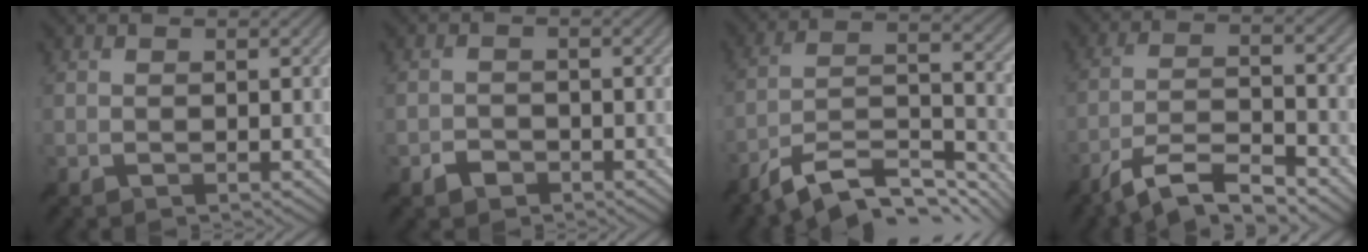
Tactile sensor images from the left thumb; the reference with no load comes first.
{"total": 1.9, "force": [-1.3, 1.2, 0.5], "torque": [-0.002, 0.002, -0.030]}
{"total": 11.8, "force": [-8.9, 3.2, 7.1], "torque": [-0.134, -0.003, -0.163]}
{"total": 9.1, "force": [-7.1, 1.9, 5.4], "torque": [-0.100, 0.004, -0.136]}